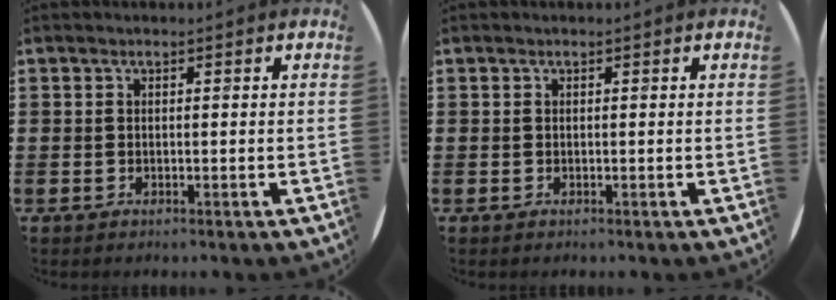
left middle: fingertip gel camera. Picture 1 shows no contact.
{"total": 0.0}